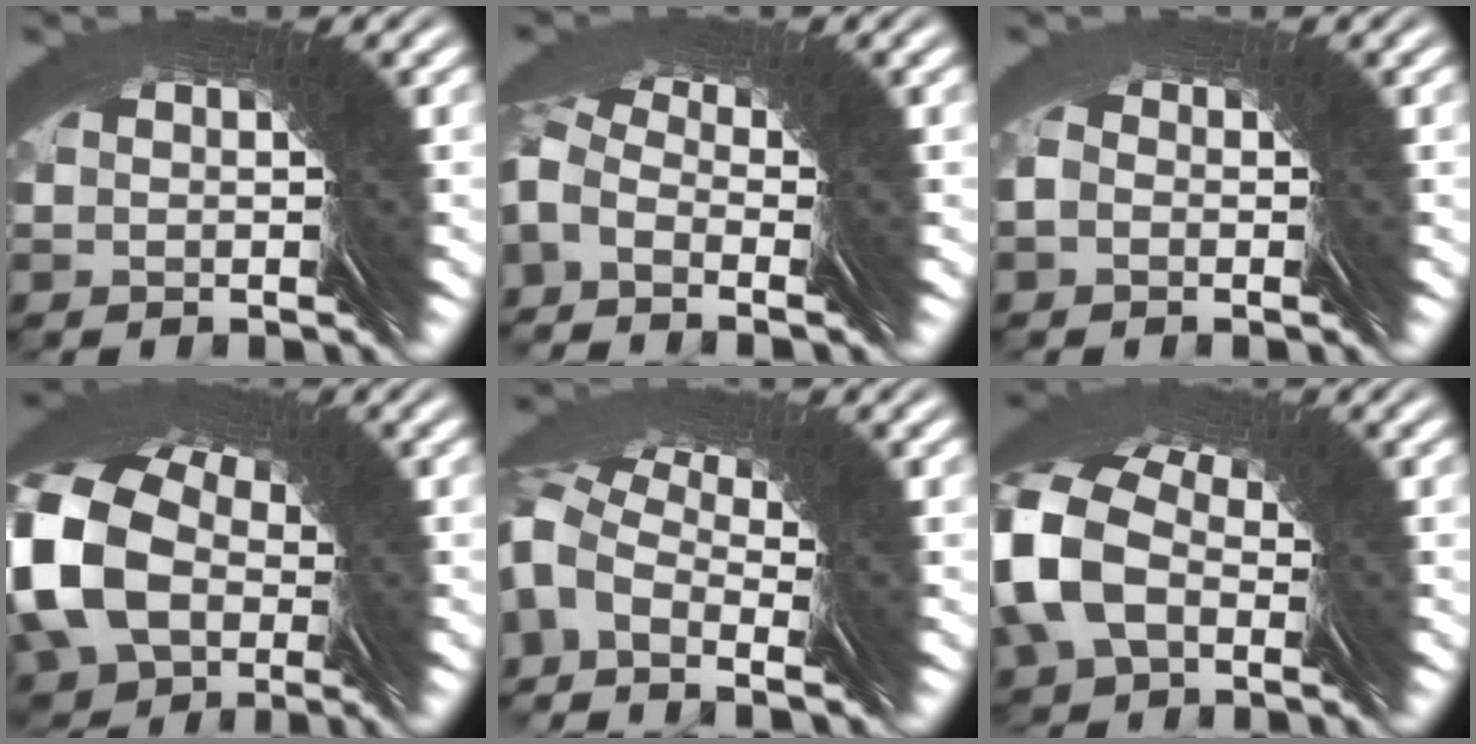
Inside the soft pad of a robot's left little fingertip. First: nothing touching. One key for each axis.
{"total": 2.8, "fx": 2.0, "fy": 1.6, "fz": 0.9, "tx": 0.004, "ty": 0.036, "tz": 0.006}
{"total": 2.7, "fx": 0.5, "fy": 2.5, "fz": 1.0, "tx": -0.022, "ty": 0.007, "tz": -0.003}
{"total": 10.6, "fx": 2.0, "fy": 8.4, "fz": 6.1, "tx": -0.103, "ty": 0.005, "tz": 0.015}
{"total": 2.9, "fx": 2.5, "fy": 1.2, "fz": 0.8, "tx": 0.007, "ty": 0.038, "tz": 0.010}
{"total": 7.5, "fx": 2.6, "fy": 6.1, "fz": 3.6, "tx": -0.071, "ty": 0.023, "tz": 0.026}